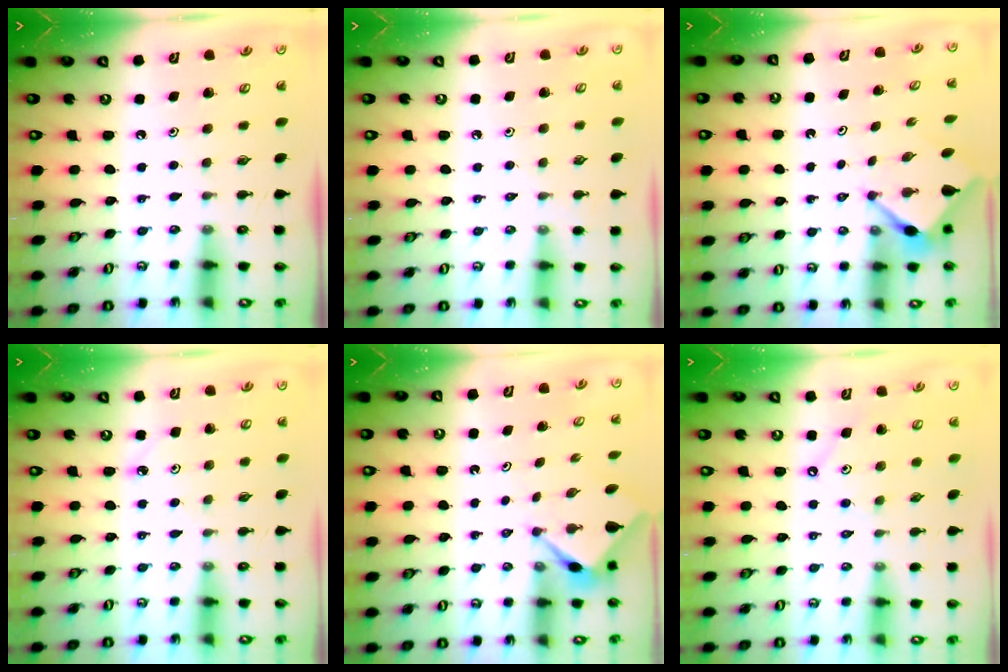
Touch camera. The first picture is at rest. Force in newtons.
{"total": 1.8, "press": 1.7, "slide": 0.4}
{"total": 2.9, "press": 2.9, "slide": 0.3}
{"total": 2.2, "press": 2.2, "slide": 0.2}
{"total": 3.2, "press": 3.2, "slide": 0.4}
{"total": 1.9, "press": 1.9, "slide": 0.3}